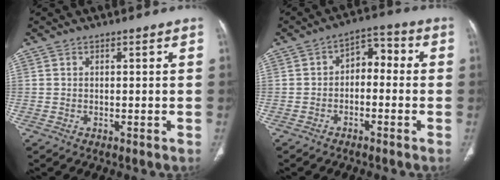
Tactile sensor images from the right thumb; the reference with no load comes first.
{"total": 6.0, "force": [-0.9, 4.0, 4.5], "torque": [-0.047, 0.039, -0.028]}